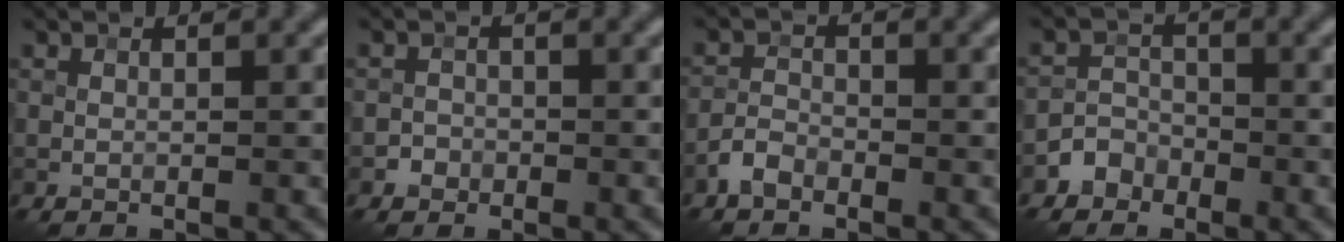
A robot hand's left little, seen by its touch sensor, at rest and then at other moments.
{"total": 1.1, "force": [-0.6, 1.0, 0.0], "torque": [0.009, 0.004, -0.010]}
{"total": 1.8, "force": [-1.3, 0.9, 0.8], "torque": [-0.013, 0.007, -0.031]}
{"total": 2.2, "force": [-1.5, 1.7, 0.2], "torque": [0.008, 0.012, -0.032]}